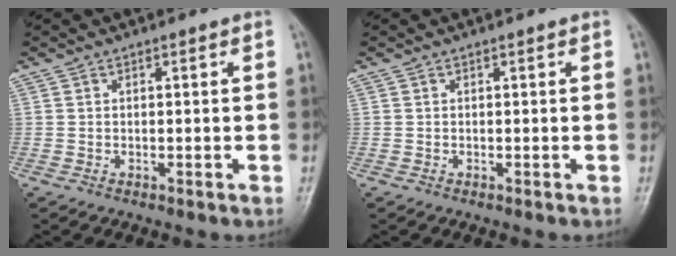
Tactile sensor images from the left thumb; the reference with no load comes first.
{"total": 0.0}